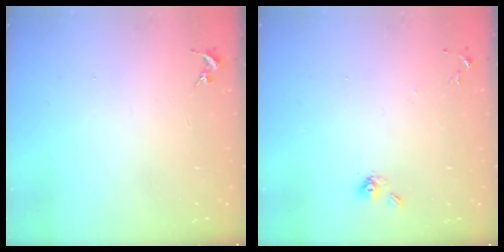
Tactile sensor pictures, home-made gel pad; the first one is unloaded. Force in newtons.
{"total": 6.5, "press": 6.4, "slide": 1.5}